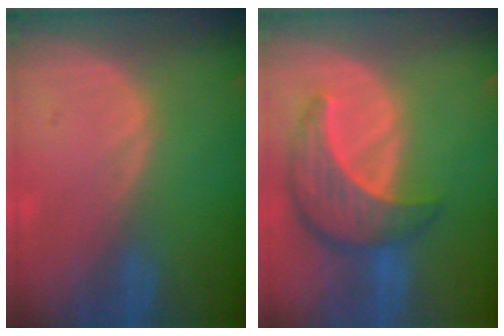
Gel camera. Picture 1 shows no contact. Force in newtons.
{"total": 8.7, "press": 7.9, "slide": 3.7}